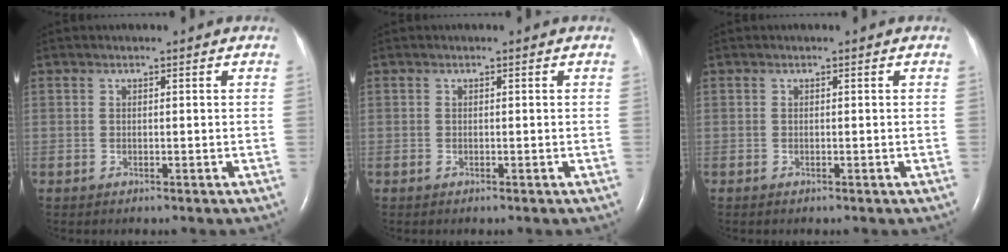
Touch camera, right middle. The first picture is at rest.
{"total": 0.0}
{"total": 0.0}